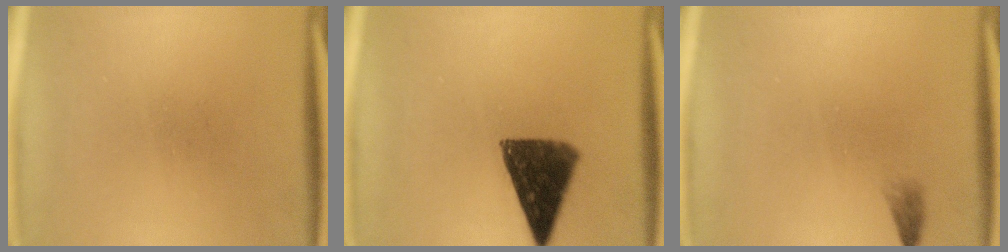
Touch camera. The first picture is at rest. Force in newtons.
{"total": 11.0}
{"total": 1.1}